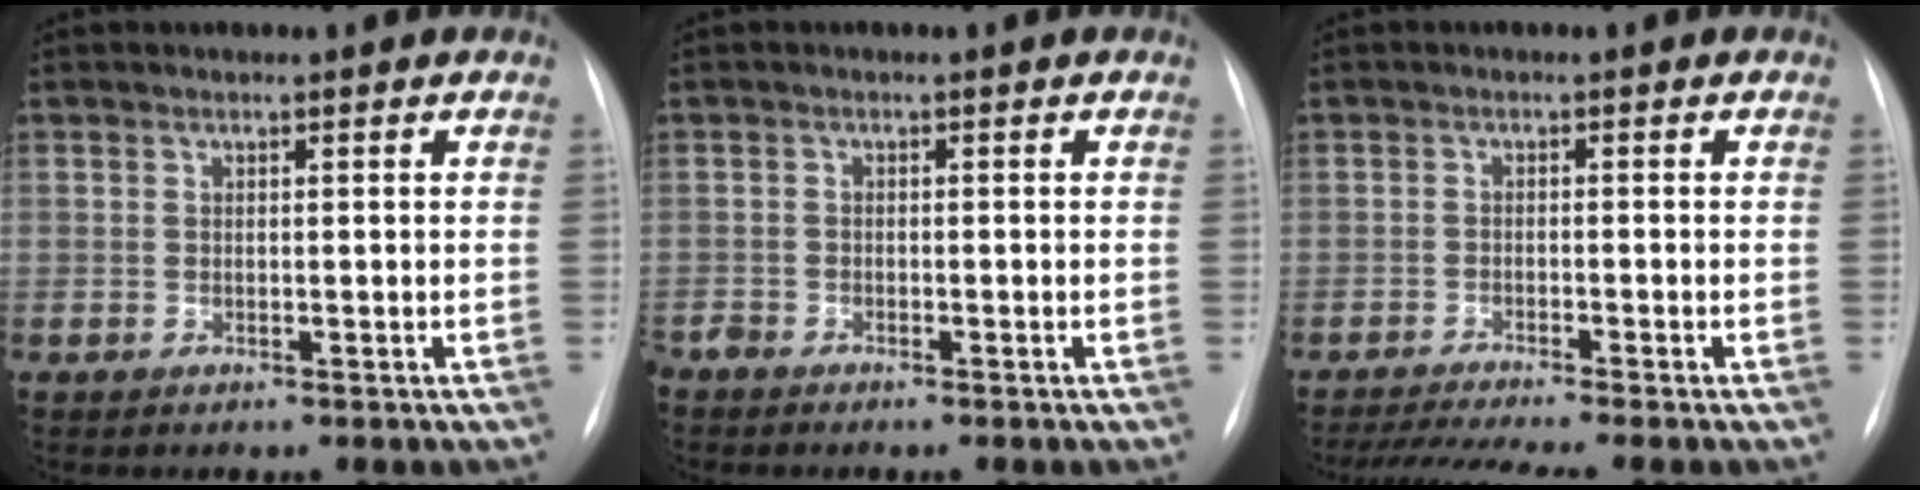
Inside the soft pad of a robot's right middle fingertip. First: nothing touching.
{"total": 1.3, "force": [-1.3, 0.3, 0.2], "torque": [-0.005, -0.003, -0.024]}
{"total": 7.7, "force": [-6.5, -1.3, 4.1], "torque": [-0.060, -0.017, -0.104]}